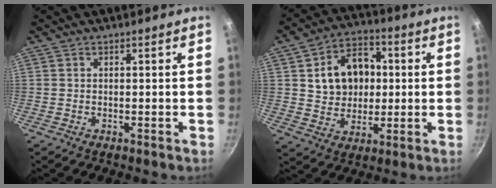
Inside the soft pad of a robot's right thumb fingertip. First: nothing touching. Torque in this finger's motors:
{"motor_torque": [-0.43, 0.53, -0.12, 0.19, 0.12]}